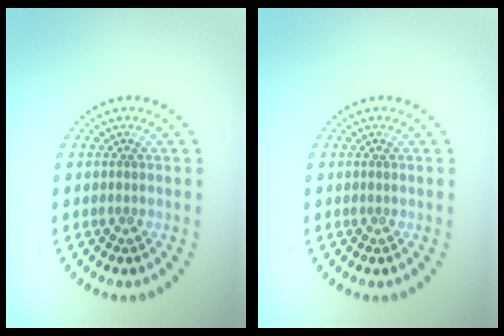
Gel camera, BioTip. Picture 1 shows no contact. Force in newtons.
{"total": 0.0}